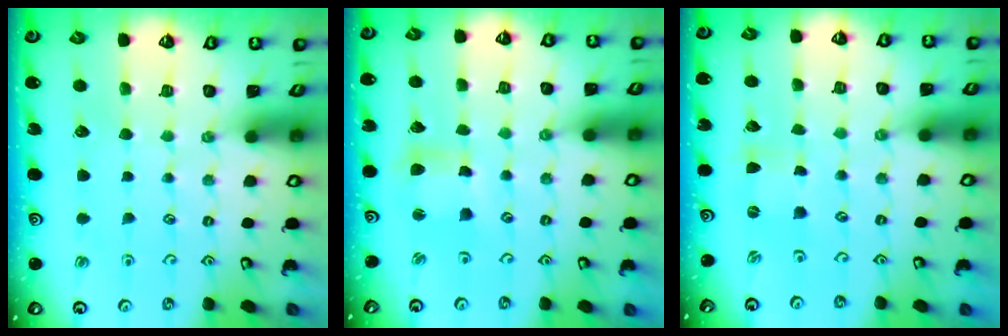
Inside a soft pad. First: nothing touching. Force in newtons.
{"total": 4.3, "press": 4.2, "slide": 0.5}
{"total": 0.0}